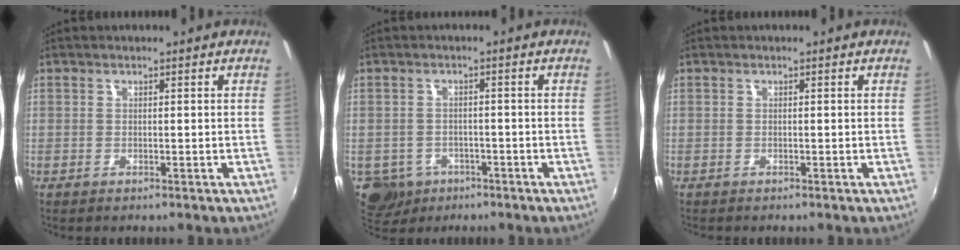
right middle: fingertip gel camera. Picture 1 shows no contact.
{"total": 8.4, "force": [-4.0, 6.9, 2.8], "torque": [-0.085, -0.011, -0.051]}
{"total": 0.0}